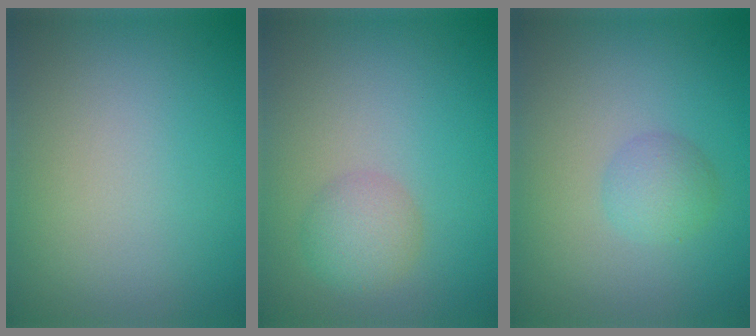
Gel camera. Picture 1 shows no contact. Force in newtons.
{"total": 2.5, "press": 2.5, "slide": 0.1}
{"total": 2.0, "press": 2.0, "slide": 0.1}